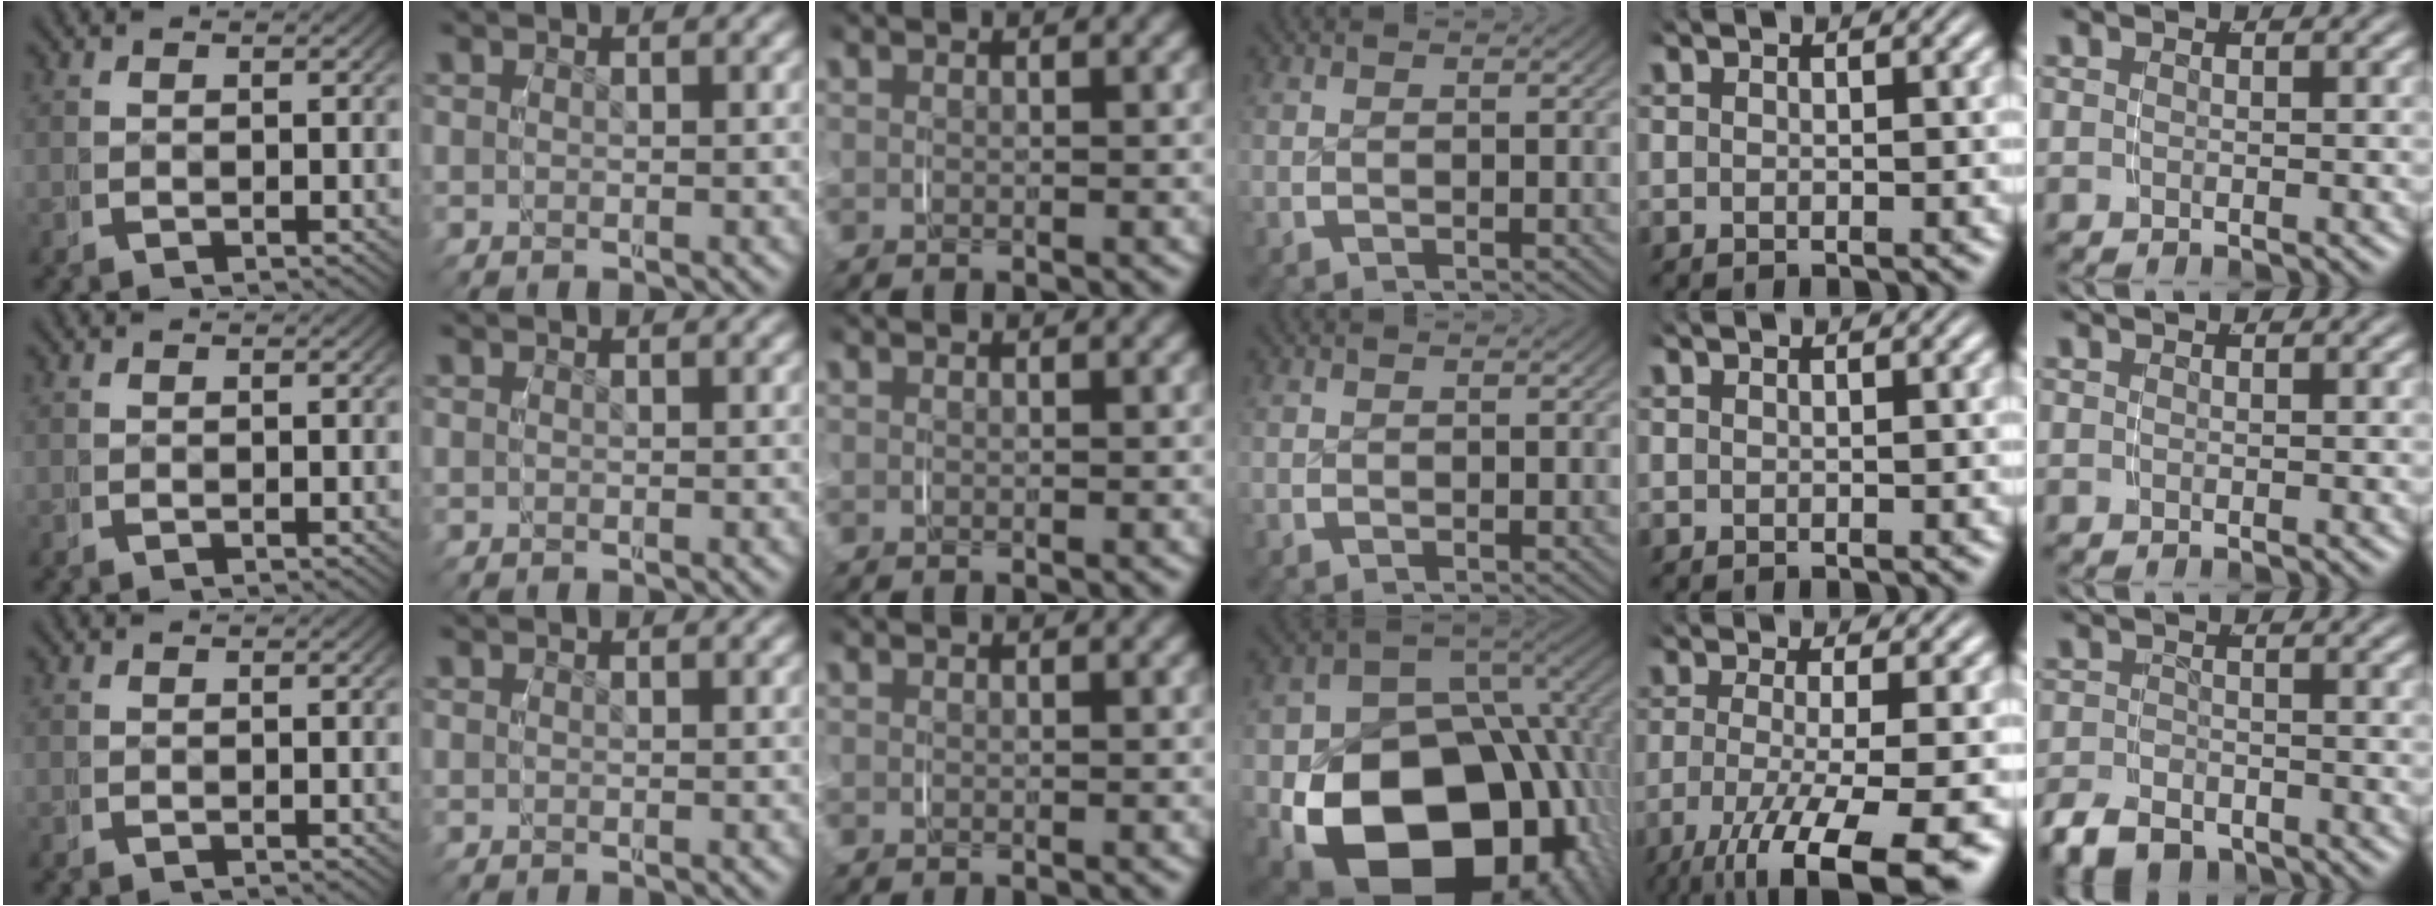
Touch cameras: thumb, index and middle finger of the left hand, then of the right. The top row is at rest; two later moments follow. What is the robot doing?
{"motion": "grasp_and_lifting", "object": "paper plate"}